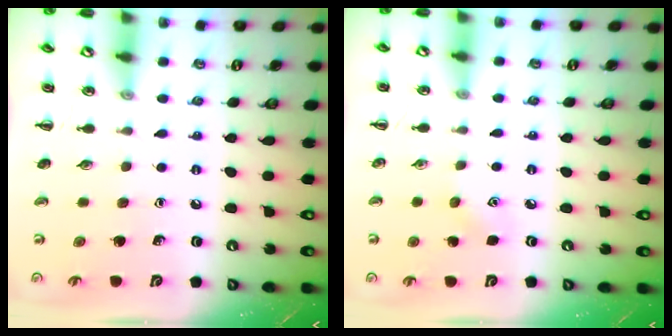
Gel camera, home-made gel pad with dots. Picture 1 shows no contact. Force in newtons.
{"total": 3.9, "press": 3.8, "slide": 1.0}